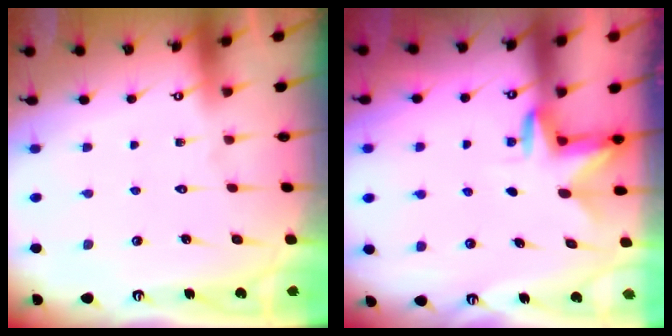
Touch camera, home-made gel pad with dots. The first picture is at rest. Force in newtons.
{"total": 4.2, "press": 4.2, "slide": 0.6}